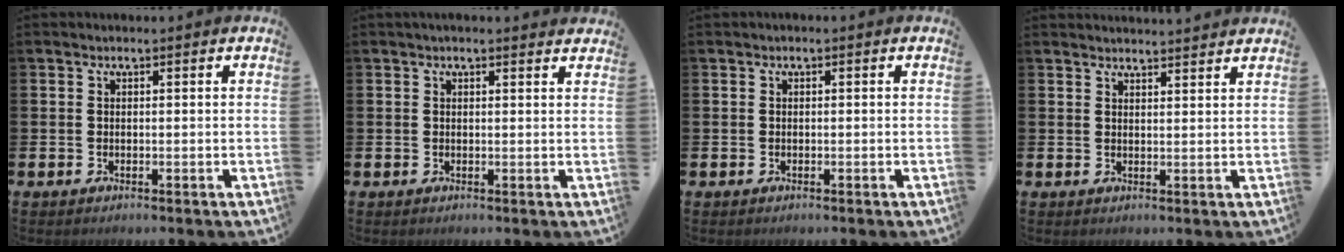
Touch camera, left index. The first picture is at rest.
{"total": 1.1, "force": [1.0, 0.0, 0.3], "torque": [-0.005, -0.001, 0.018]}
{"total": 0.0}
{"total": 2.6, "force": [2.6, -0.2, -0.2], "torque": [0.012, -0.019, 0.044]}